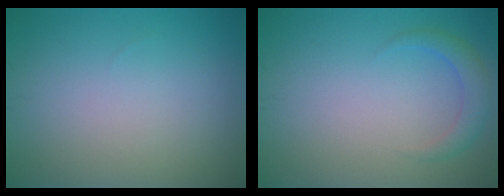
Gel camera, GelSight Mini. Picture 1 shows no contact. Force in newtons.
{"total": 2.1, "press": 2.1, "slide": 0.2}